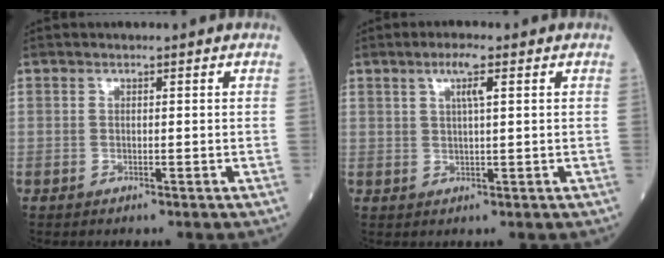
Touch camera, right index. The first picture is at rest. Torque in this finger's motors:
{"motor_torque": [0.51, 0.45, 0.24, 0.07]}